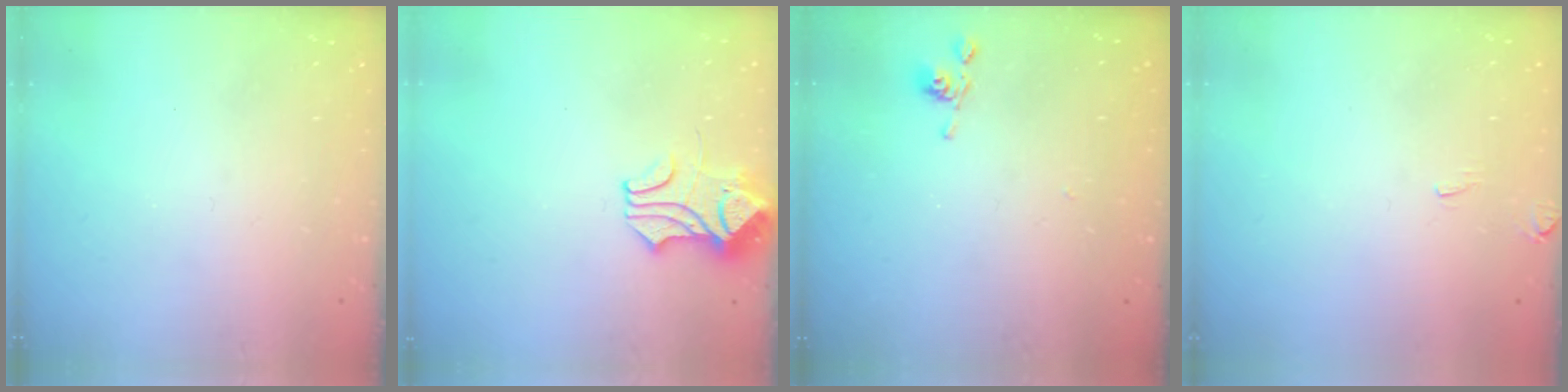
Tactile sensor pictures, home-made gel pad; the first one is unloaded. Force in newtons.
{"total": 1.8, "press": 1.7, "slide": 0.7}
{"total": 5.5, "press": 5.5, "slide": 0.2}
{"total": 4.8, "press": 4.8, "slide": 0.1}